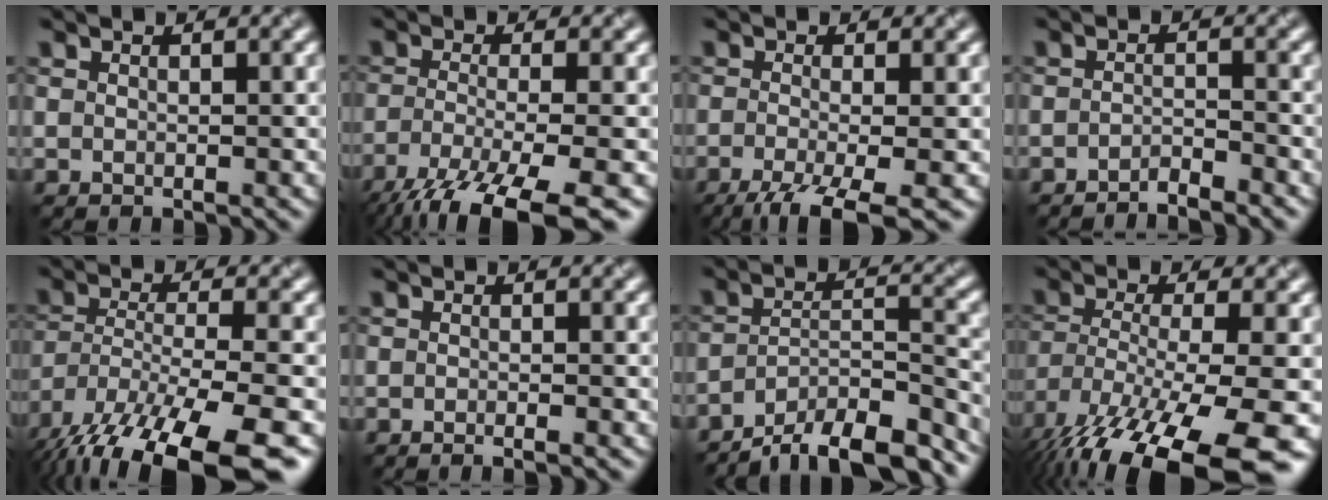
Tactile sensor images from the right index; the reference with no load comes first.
{"total": 10.6, "force": [-7.0, 2.5, 7.5], "torque": [-0.139, -0.023, -0.121]}
{"total": 6.6, "force": [-3.6, 1.8, 5.3], "torque": [-0.080, -0.014, -0.064]}
{"total": 1.8, "force": [-1.6, 0.2, 0.7], "torque": [-0.007, 0.002, -0.034]}
{"total": 14.5, "force": [-10.1, 5.0, 9.0], "torque": [-0.191, -0.051, -0.151]}
{"total": 1.3, "force": [-0.8, 0.3, 1.0], "torque": [-0.009, -0.004, -0.016]}
{"total": 10.5, "force": [-8.9, 2.7, 4.9], "torque": [-0.071, 0.006, -0.141]}
{"total": 15.9, "force": [-10.1, 4.7, 11.4], "torque": [-0.228, -0.048, -0.144]}